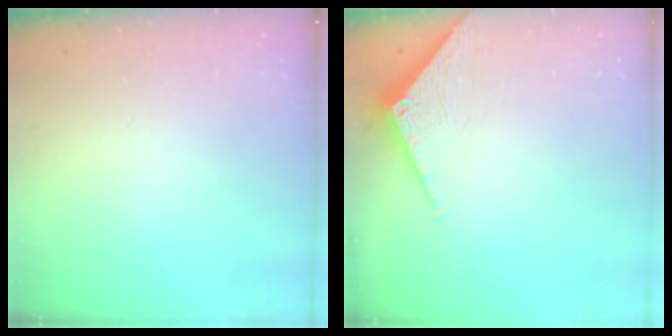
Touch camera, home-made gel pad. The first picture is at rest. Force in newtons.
{"total": 3.0, "press": 3.0, "slide": 0.2}